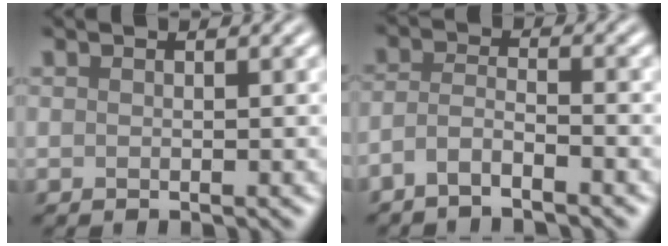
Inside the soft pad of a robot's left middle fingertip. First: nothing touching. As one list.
[{"total": 2.5, "force": [-1.9, 0.4, 1.6], "torque": [-0.032, 0.000, -0.047]}]